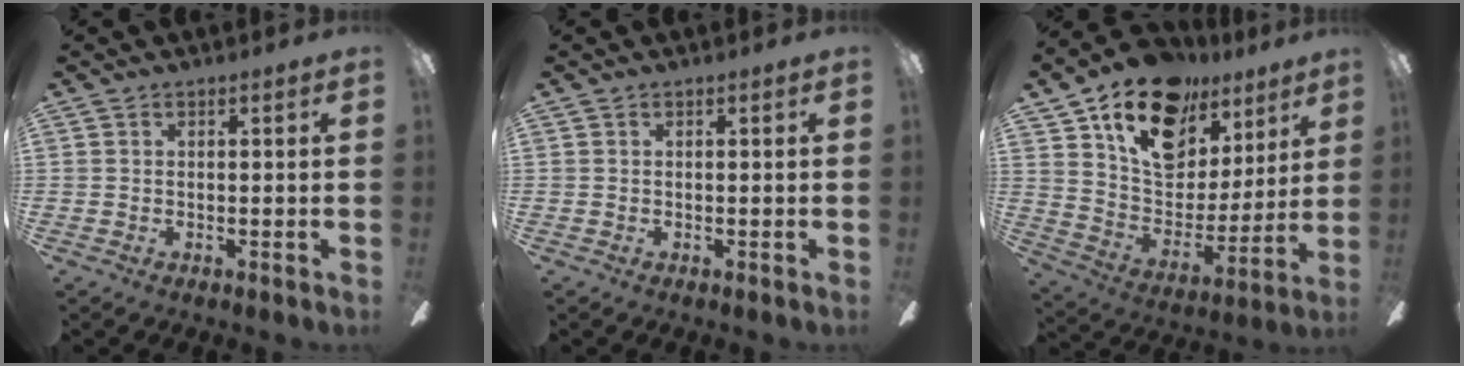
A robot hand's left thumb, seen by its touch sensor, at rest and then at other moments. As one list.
[{"total": 0.0}, {"total": 20.3, "force": [13.0, 12.5, 9.4], "torque": [-0.154, -0.074, 0.235]}]